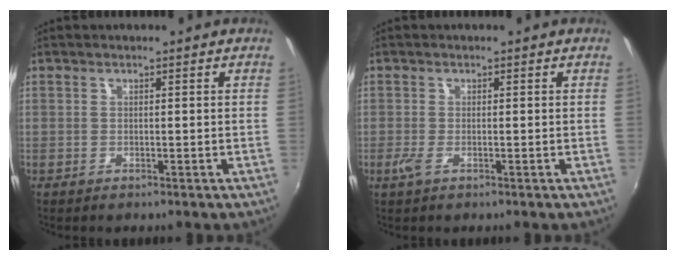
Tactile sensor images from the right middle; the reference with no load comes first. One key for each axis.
{"total": 2.0, "fx": -0.7, "fy": 0.6, "fz": 1.7, "tx": -0.036, "ty": -0.007, "tz": -0.014}